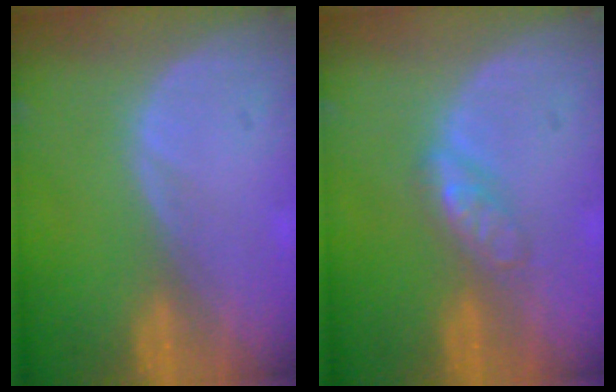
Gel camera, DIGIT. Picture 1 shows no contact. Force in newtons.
{"total": 3.4, "press": 3.4, "slide": 0.2}